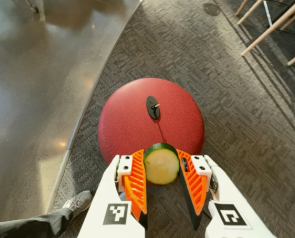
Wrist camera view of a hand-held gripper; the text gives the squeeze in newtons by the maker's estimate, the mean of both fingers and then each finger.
{"total": 11.2, "left": 11.2, "right": 11.2}